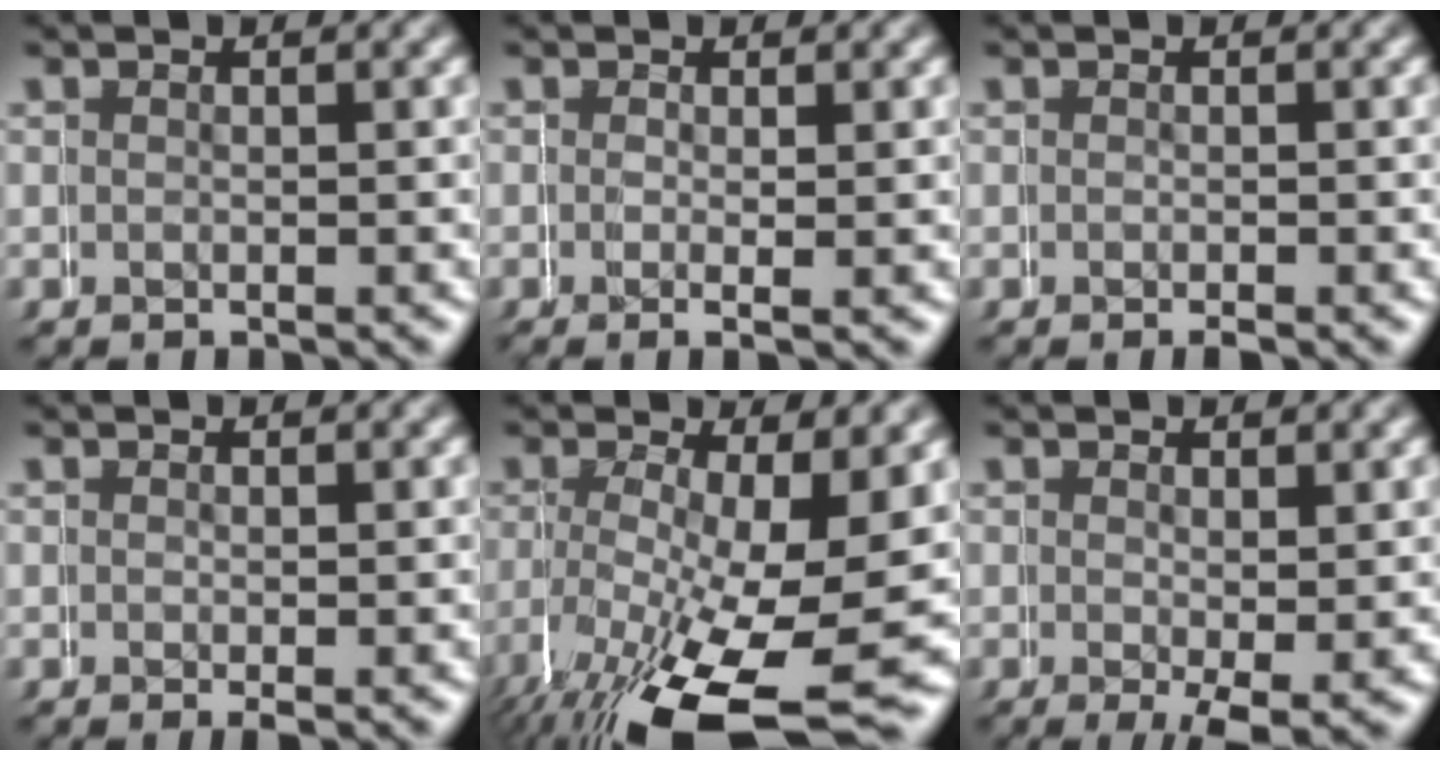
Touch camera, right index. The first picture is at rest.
{"total": 1.1, "force": [-0.1, 0.1, 1.1], "torque": [-0.027, -0.007, -0.004]}
{"total": 0.6, "force": [-0.4, 0.2, 0.3], "torque": [-0.004, -0.002, -0.006]}
{"total": 0.5, "force": [-0.1, 0.1, 0.5], "torque": [-0.005, -0.003, -0.001]}
{"total": 11.2, "force": [-4.9, 4.6, 9.0], "torque": [-0.166, -0.053, -0.049]}
{"total": 2.5, "force": [-0.8, 0.6, 2.3], "torque": [-0.032, -0.018, -0.007]}